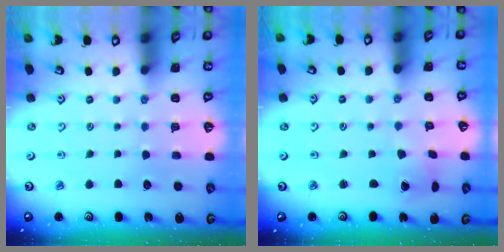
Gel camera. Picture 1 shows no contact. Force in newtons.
{"total": 1.4, "press": 1.4, "slide": 0.2}